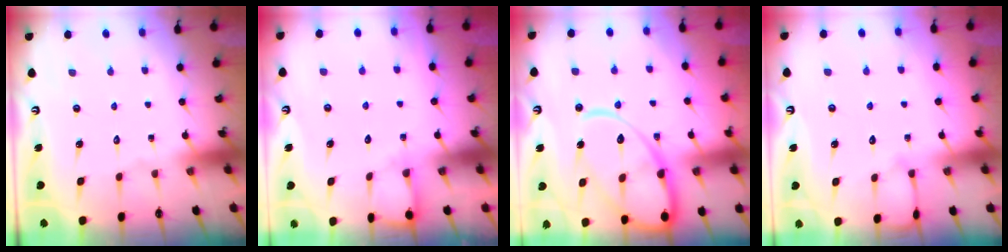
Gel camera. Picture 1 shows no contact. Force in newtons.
{"total": 5.8, "press": 5.8, "slide": 0.5}
{"total": 17.7, "press": 17.6, "slide": 1.8}
{"total": 3.7, "press": 3.7, "slide": 0.4}